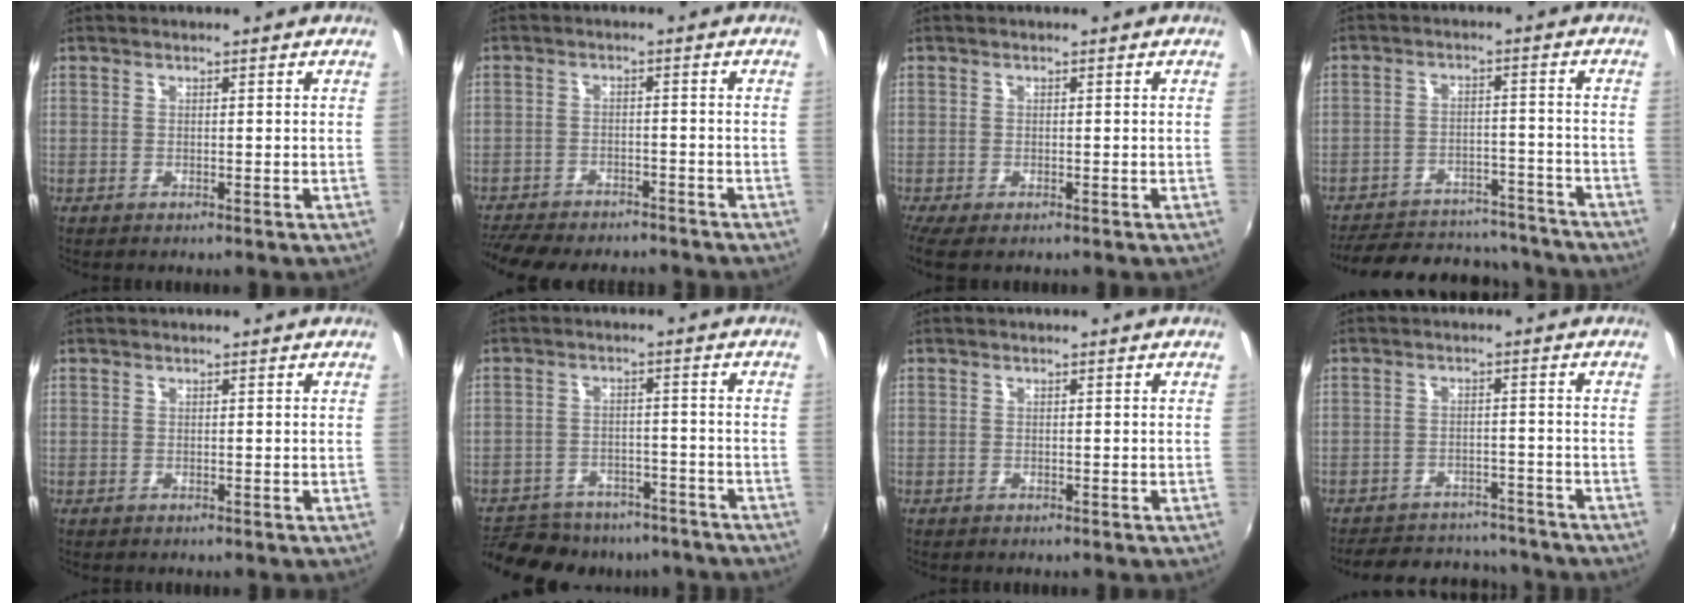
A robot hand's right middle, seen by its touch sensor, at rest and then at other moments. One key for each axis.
{"total": 12.6, "fx": -11.1, "fy": 3.4, "fz": 4.9, "tx": -0.119, "ty": -0.020, "tz": -0.171}
{"total": 3.7, "fx": -2.2, "fy": 1.0, "fz": 2.7, "tx": -0.055, "ty": -0.018, "tz": -0.036}
{"total": 21.0, "fx": -18.3, "fy": 7.5, "fz": 7.2, "tx": -0.154, "ty": 0.029, "tz": -0.227}
{"total": 0.0}
{"total": 19.2, "fx": -15.9, "fy": 8.1, "fz": 7.1, "tx": -0.161, "ty": 0.005, "tz": -0.212}
{"total": 0.6, "fx": -0.4, "fy": 0.4, "fz": 0.0, "tx": 0.000, "ty": 0.002, "tz": -0.007}
{"total": 14.1, "fx": -12.4, "fy": 5.2, "fz": 4.3, "tx": -0.104, "ty": 0.024, "tz": -0.162}